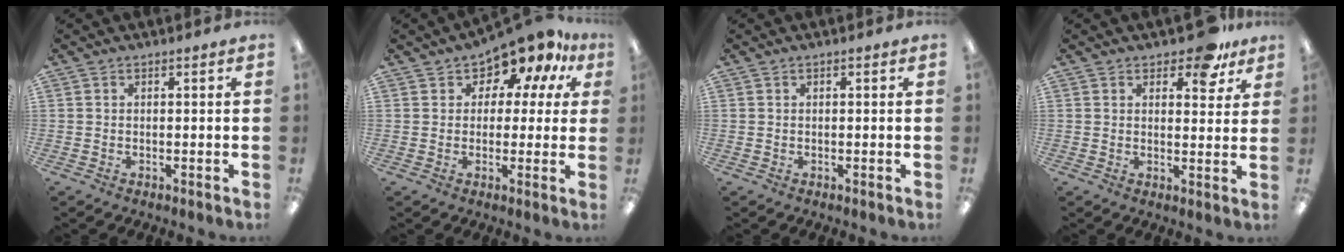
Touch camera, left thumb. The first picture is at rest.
{"total": 9.9, "force": [7.9, 4.5, 3.9], "torque": [-0.076, -0.056, 0.144]}
{"total": 0.0}
{"total": 8.6, "force": [6.1, 3.7, 4.8], "torque": [-0.051, -0.034, 0.102]}